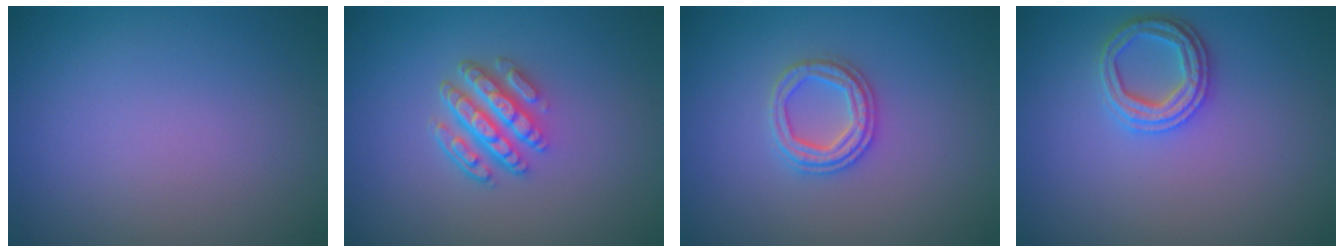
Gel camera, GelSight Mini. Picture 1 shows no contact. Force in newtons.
{"total": 4.8, "press": 3.5, "slide": 3.3}
{"total": 2.4, "press": 2.4, "slide": 0.4}
{"total": 2.8, "press": 2.7, "slide": 0.7}